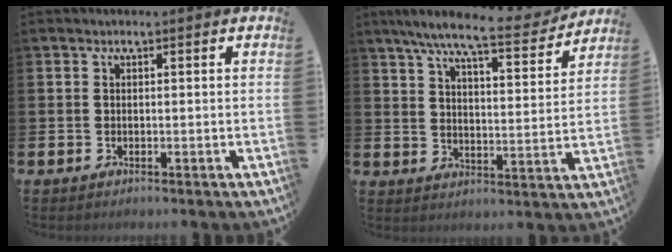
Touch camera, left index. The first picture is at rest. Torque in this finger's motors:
{"motor_torque": [1.08, -1.06, 0.85, 0.21]}